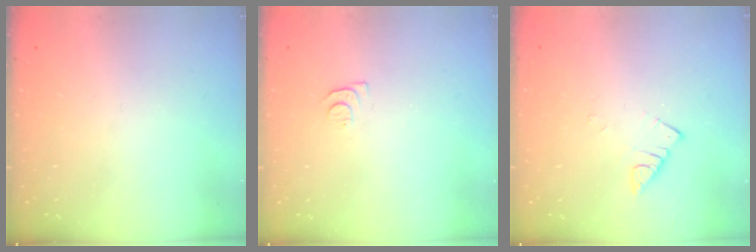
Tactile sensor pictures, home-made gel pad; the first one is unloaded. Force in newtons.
{"total": 4.6, "press": 4.6, "slide": 0.6}
{"total": 2.5, "press": 2.5, "slide": 0.3}